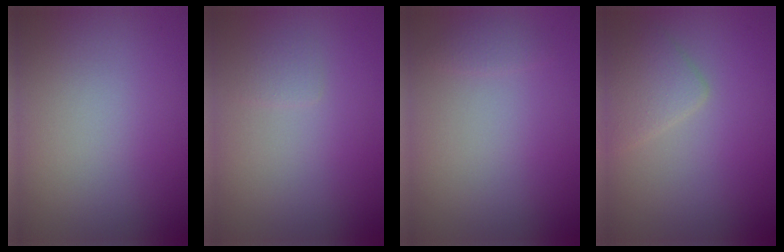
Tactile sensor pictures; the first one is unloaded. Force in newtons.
{"total": 0.7, "press": 0.7, "slide": 0.0}
{"total": 0.7, "press": 0.7, "slide": 0.0}
{"total": 2.5, "press": 2.5, "slide": 0.2}